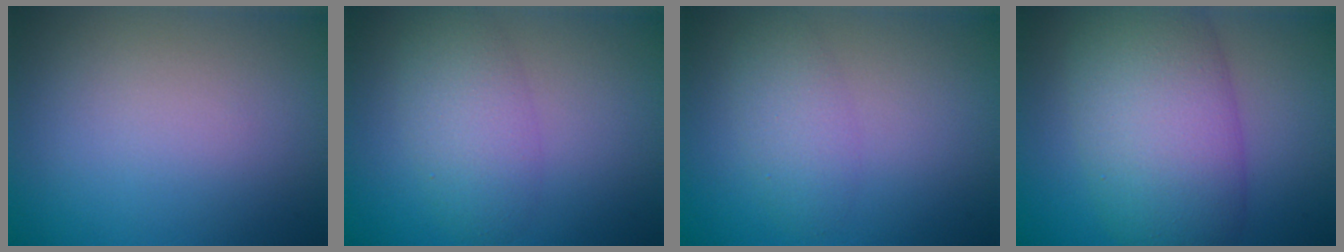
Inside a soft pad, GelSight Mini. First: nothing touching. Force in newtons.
{"total": 4.0, "press": 4.0, "slide": 0.1}
{"total": 2.5, "press": 2.5, "slide": 0.1}
{"total": 10.4, "press": 10.3, "slide": 0.4}